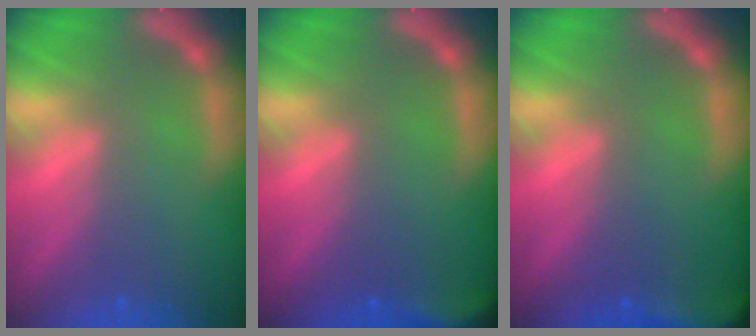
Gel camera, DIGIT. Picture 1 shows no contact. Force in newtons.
{"total": 4.0}
{"total": 7.0}